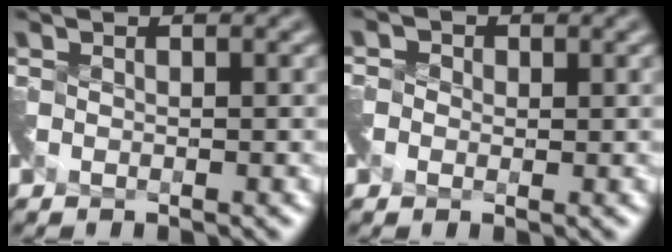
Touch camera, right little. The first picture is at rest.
{"total": 1.3, "force": [-0.4, 0.8, -0.9], "torque": [0.021, 0.000, -0.005]}